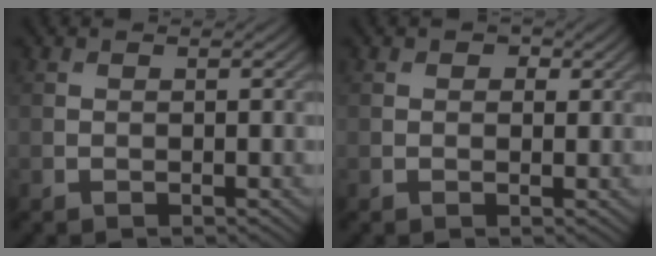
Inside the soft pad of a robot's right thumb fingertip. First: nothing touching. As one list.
[{"total": 1.6, "force": [0.7, 1.2, 0.8], "torque": [-0.008, -0.004, 0.006]}]